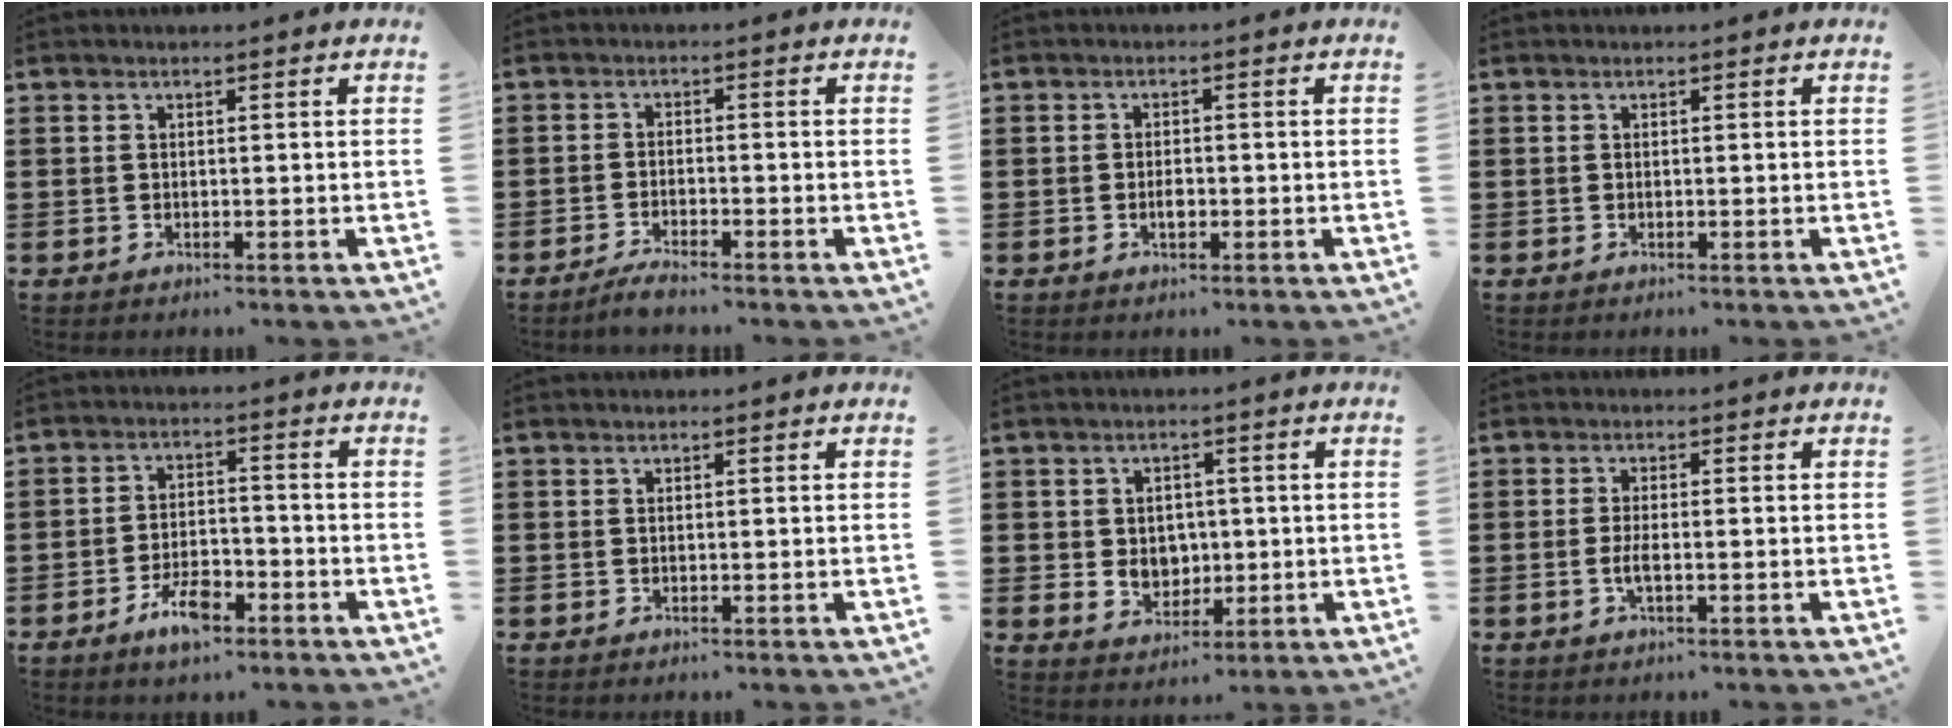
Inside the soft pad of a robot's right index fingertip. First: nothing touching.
{"total": 2.2, "force": [-2.0, 0.0, 0.8], "torque": [-0.015, 0.002, -0.038]}
{"total": 1.9, "force": [-0.6, 0.9, 1.6], "torque": [-0.030, 0.001, -0.010]}
{"total": 0.0}
{"total": 6.0, "force": [-3.6, 2.3, 4.1], "torque": [-0.085, 0.007, -0.069]}
{"total": 0.0}
{"total": 3.9, "force": [0.4, 3.6, 1.5], "torque": [-0.027, 0.004, 0.003]}
{"total": 2.4, "force": [-0.6, 0.5, 2.2], "torque": [-0.047, -0.004, -0.014]}